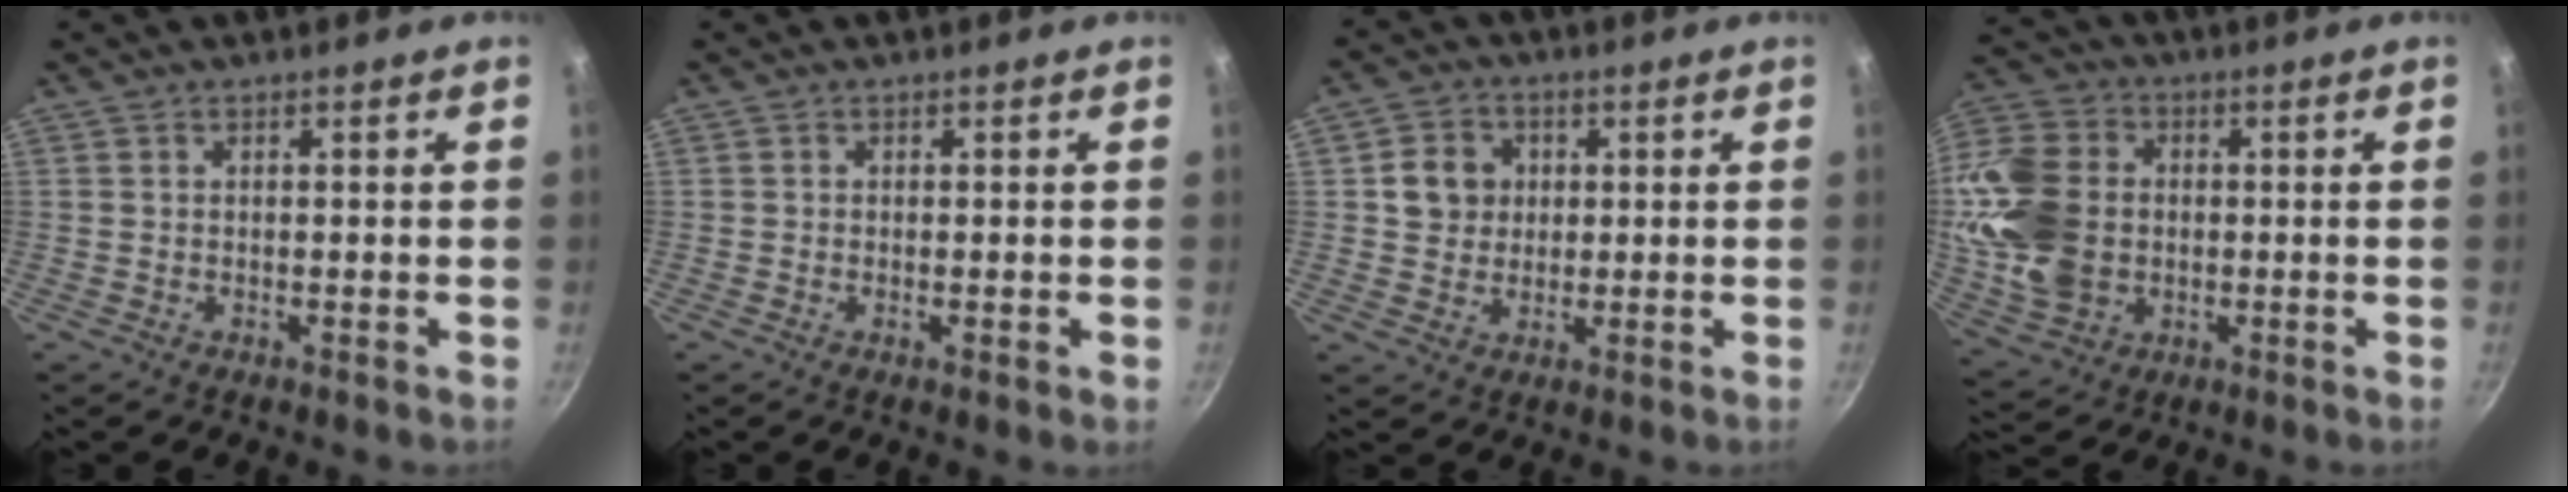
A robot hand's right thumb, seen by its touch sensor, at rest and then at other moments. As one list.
[{"total": 1.4, "force": [-0.2, 0.3, 1.3], "torque": [-0.026, -0.005, -0.004]}, {"total": 7.0, "force": [1.2, 6.3, 2.9], "torque": [-0.021, -0.001, 0.018]}, {"total": 19.8, "force": [-0.2, 15.0, 12.9], "torque": [-0.288, 0.010, 0.001]}]